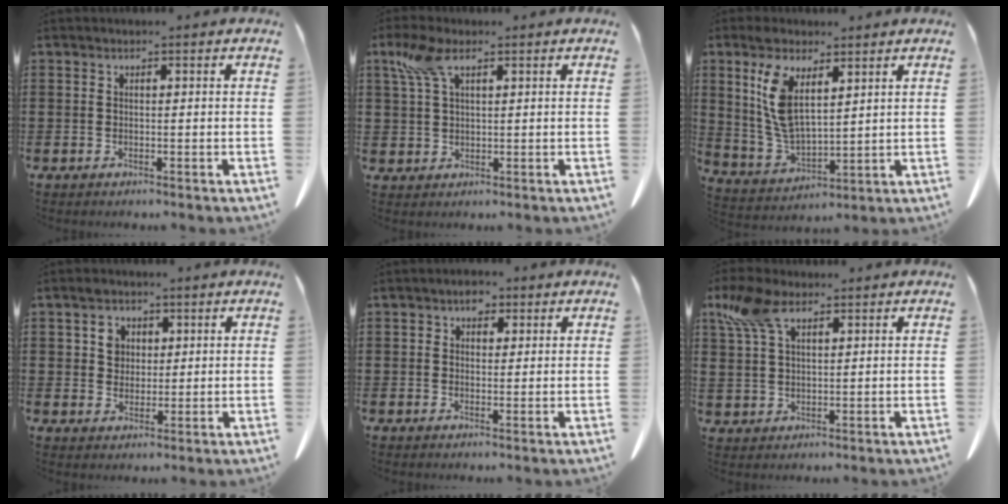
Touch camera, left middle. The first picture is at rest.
{"total": 5.4, "force": [2.7, 2.7, 3.8], "torque": [-0.094, 0.006, 0.047]}
{"total": 9.0, "force": [4.4, 3.9, 6.9], "torque": [-0.164, -0.007, 0.076]}
{"total": 3.7, "force": [1.5, 3.0, 1.5], "torque": [-0.025, 0.005, 0.023]}
{"total": 2.6, "force": [1.6, 1.7, 1.2], "torque": [-0.014, 0.003, 0.024]}
{"total": 7.0, "force": [4.0, 3.5, 4.6], "torque": [-0.111, 0.009, 0.074]}